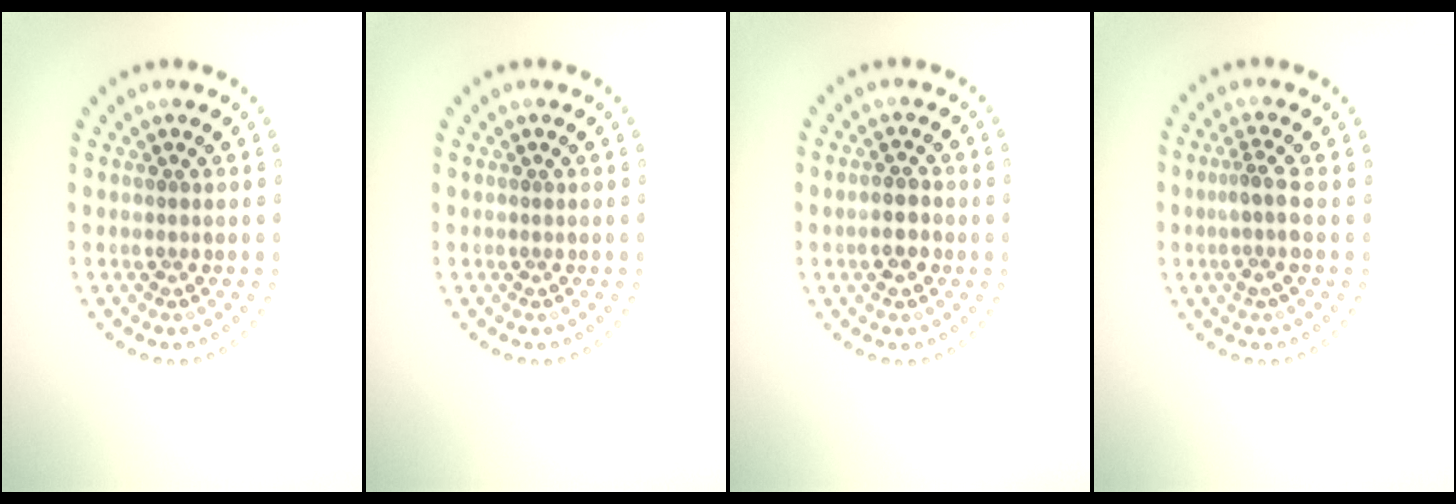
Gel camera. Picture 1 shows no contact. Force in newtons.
{"total": 0.0}
{"total": 2.3, "press": 2.3, "slide": 0.5}
{"total": 2.1, "press": 1.5, "slide": 1.5}